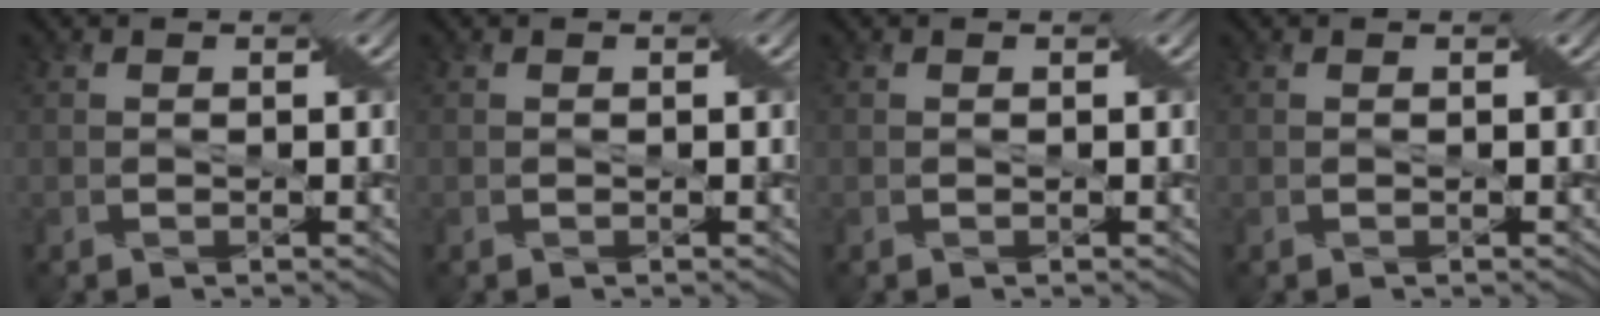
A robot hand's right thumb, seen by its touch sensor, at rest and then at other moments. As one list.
[{"total": 0.0}, {"total": 0.0}, {"total": 0.0}]